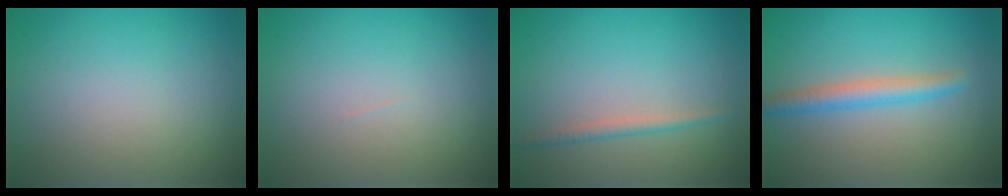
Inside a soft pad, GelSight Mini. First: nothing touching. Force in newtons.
{"total": 0.0}
{"total": 1.2, "press": 1.2, "slide": 0.1}
{"total": 2.6, "press": 2.6, "slide": 0.2}